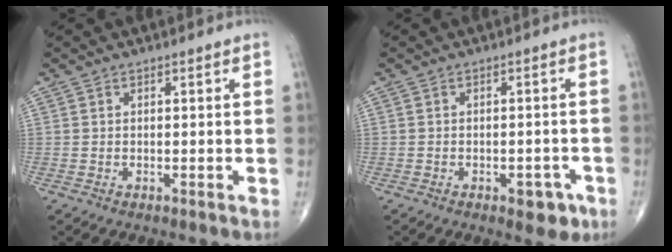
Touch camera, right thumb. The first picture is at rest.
{"total": 4.5, "force": [-2.3, 2.4, 3.0], "torque": [-0.018, 0.010, -0.025]}